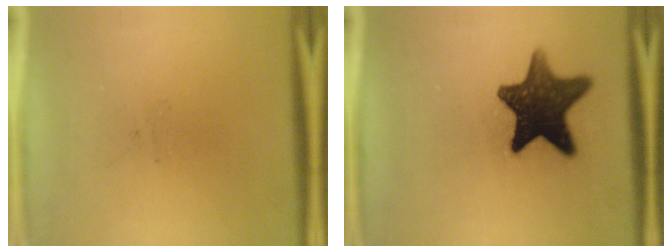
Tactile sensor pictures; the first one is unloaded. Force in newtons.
{"total": 13.1}